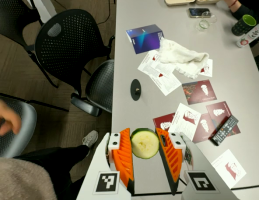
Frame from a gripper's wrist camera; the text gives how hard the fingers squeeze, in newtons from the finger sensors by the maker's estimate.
{"total": 10.1, "left": 9.9, "right": 10.3}